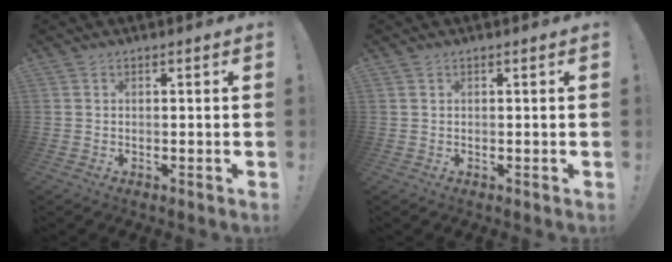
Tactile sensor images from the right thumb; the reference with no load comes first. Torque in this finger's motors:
{"motor_torque": [0.00, 0.00, 0.19, 0.07, 0.00]}